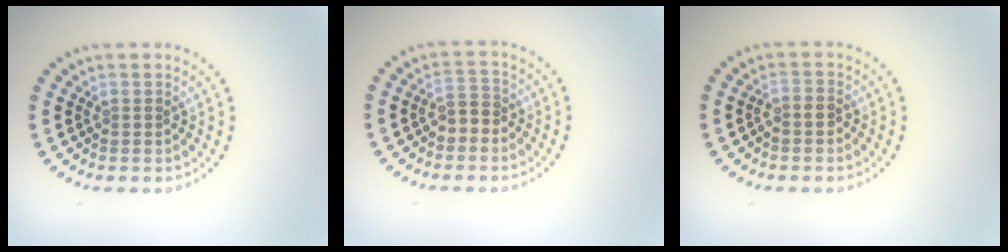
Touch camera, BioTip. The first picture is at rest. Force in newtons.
{"total": 2.0, "press": 1.9, "slide": 0.7}
{"total": 1.0, "press": 0.8, "slide": 0.7}